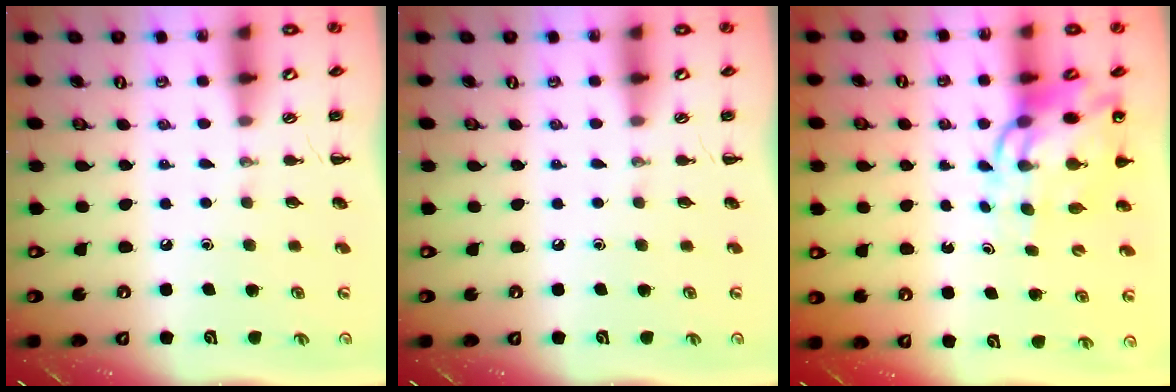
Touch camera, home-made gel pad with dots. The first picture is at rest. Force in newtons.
{"total": 0.0}
{"total": 11.2, "press": 10.7, "slide": 3.3}